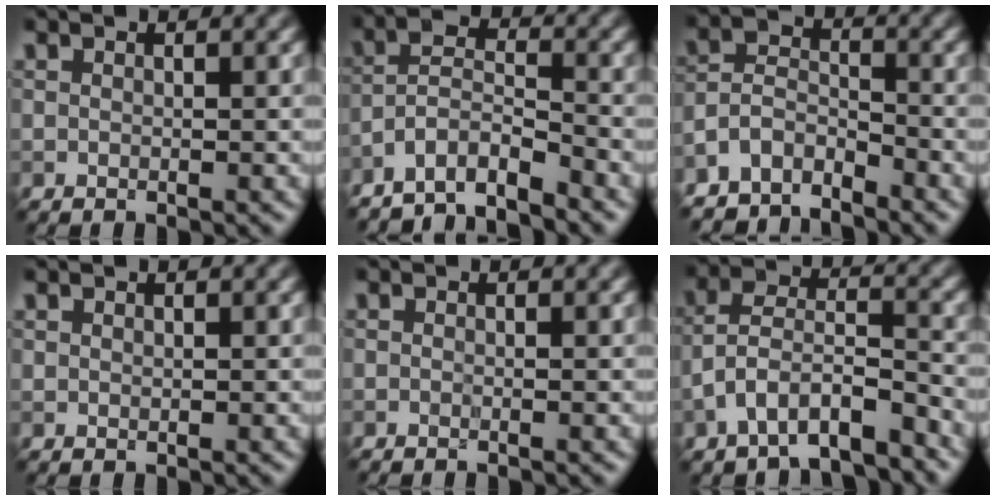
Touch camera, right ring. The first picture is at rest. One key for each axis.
{"total": 6.0, "fx": -5.1, "fy": 1.3, "fz": 2.8, "tx": -0.046, "ty": 0.003, "tz": -0.099}
{"total": 4.7, "fx": -4.2, "fy": 1.7, "fz": 1.3, "tx": -0.022, "ty": 0.000, "tz": -0.089}
{"total": 0.0}
{"total": 0.6, "fx": -0.2, "fy": 0.1, "fz": 0.5, "tx": -0.006, "ty": -0.007, "tz": -0.007}
{"total": 6.4, "fx": -4.1, "fy": 2.7, "fz": 4.0, "tx": -0.070, "ty": 0.002, "tz": -0.085}